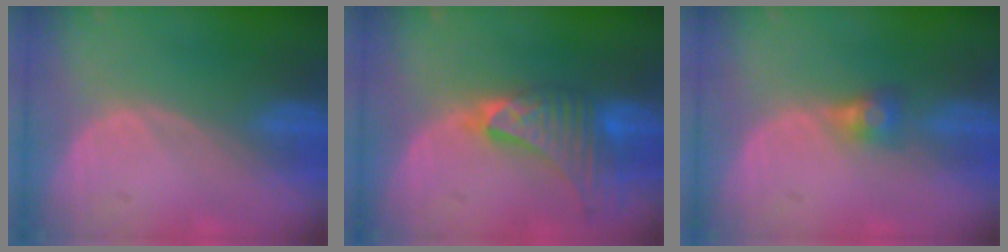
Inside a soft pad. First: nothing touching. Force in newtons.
{"total": 9.3, "press": 8.3, "slide": 4.3}
{"total": 2.8, "press": 2.6, "slide": 1.0}